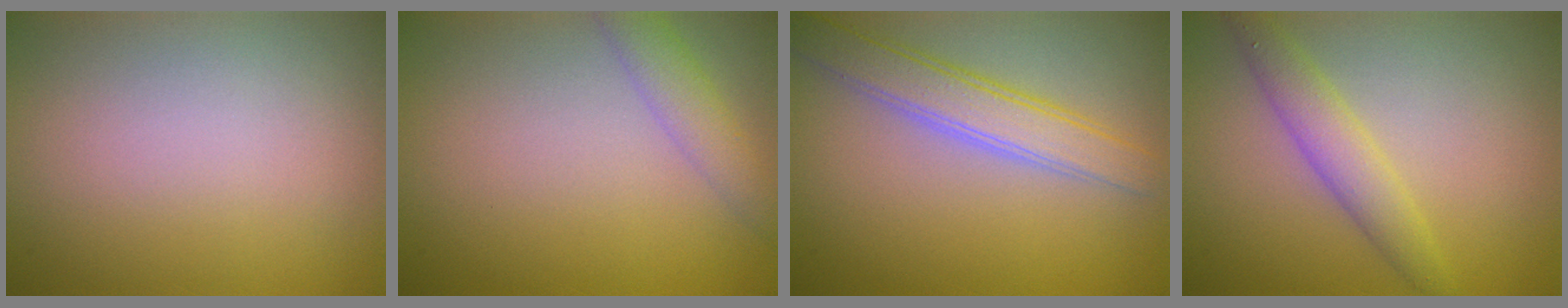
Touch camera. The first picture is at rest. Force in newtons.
{"total": 2.3, "press": 2.3, "slide": 0.1}
{"total": 4.0, "press": 4.0, "slide": 0.1}
{"total": 2.9, "press": 2.9, "slide": 0.0}